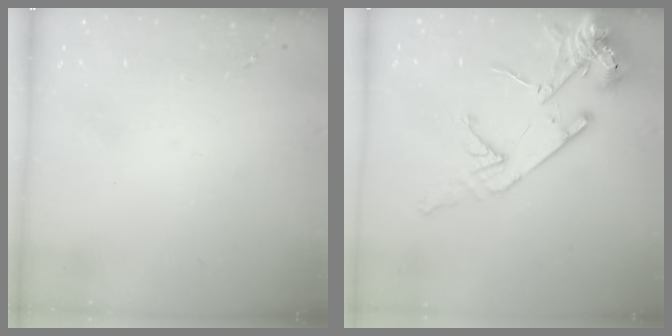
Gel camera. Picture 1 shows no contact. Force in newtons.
{"total": 15.7, "press": 15.5, "slide": 2.3}